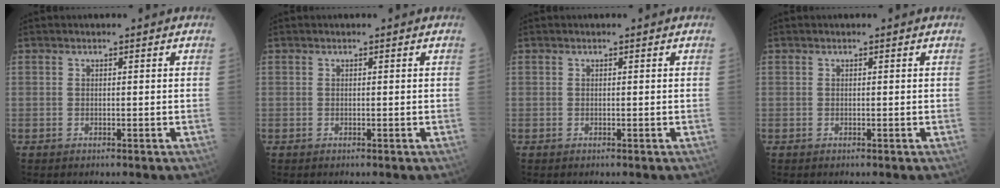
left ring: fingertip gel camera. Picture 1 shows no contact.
{"total": 0.0}
{"total": 0.0}
{"total": 0.0}